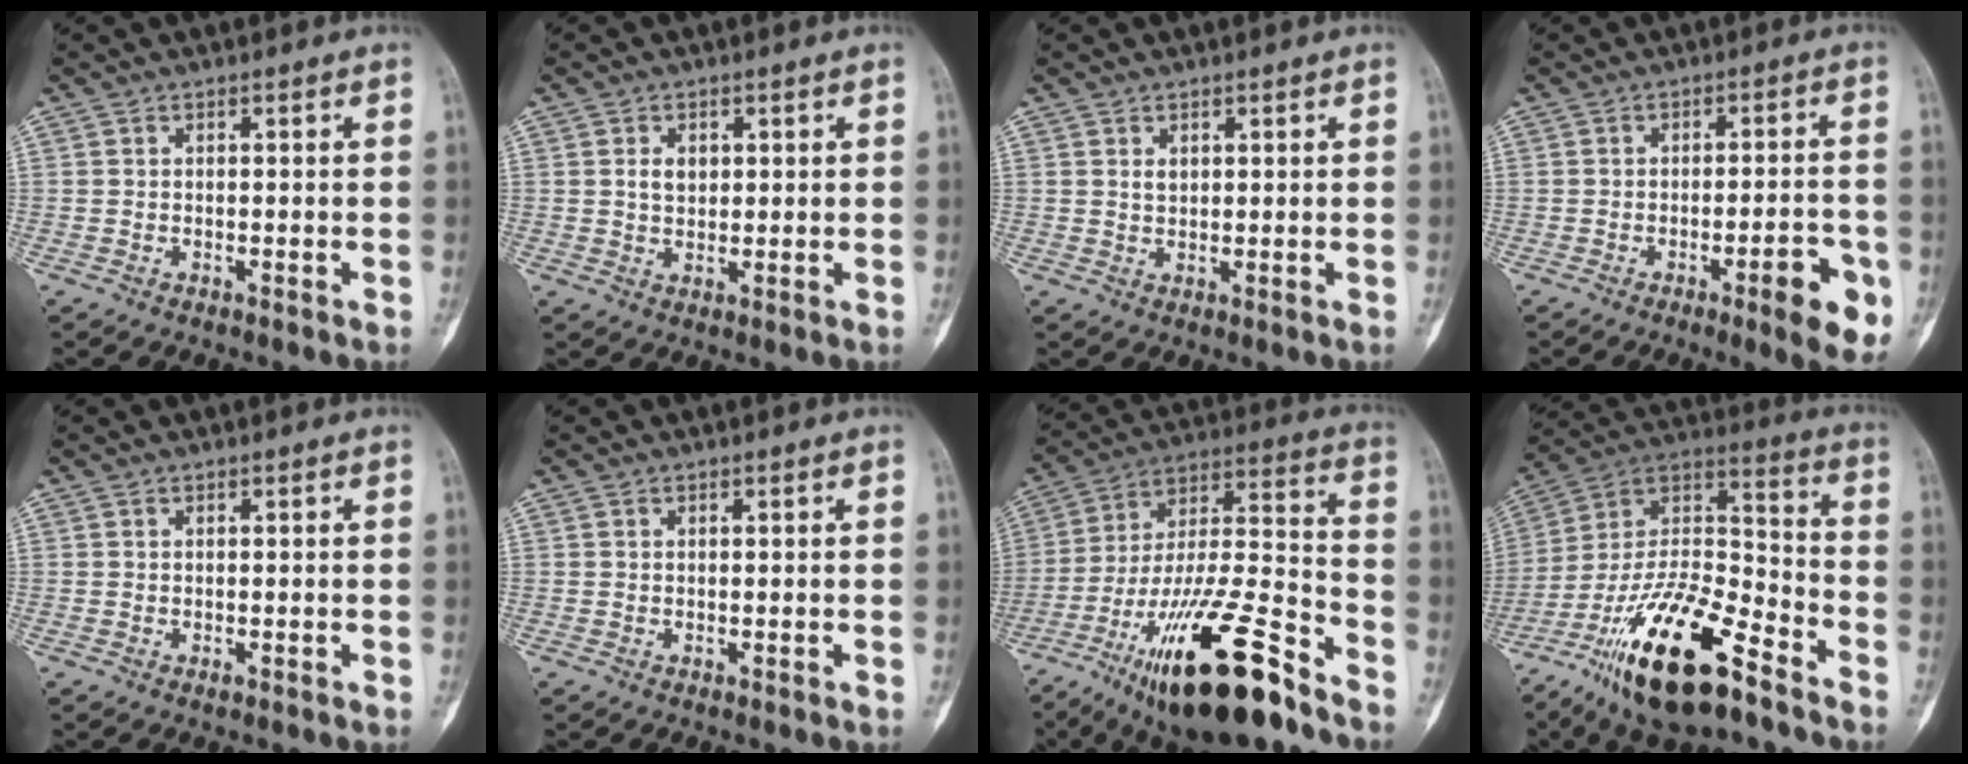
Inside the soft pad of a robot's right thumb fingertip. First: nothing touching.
{"total": 3.1, "force": [0.8, 2.3, 1.9], "torque": [-0.017, 0.003, 0.015]}
{"total": 1.6, "force": [0.7, 1.2, 0.9], "torque": [-0.003, -0.001, 0.015]}
{"total": 9.8, "force": [-4.1, 2.4, 8.5], "torque": [-0.094, 0.016, -0.050]}
{"total": 0.6, "force": [-0.1, 0.3, 0.5], "torque": [-0.001, 0.001, -0.003]}
{"total": 0.0}
{"total": 26.5, "force": [-16.4, 7.1, 19.6], "torque": [-0.322, 0.078, -0.273]}
{"total": 24.0, "force": [-15.1, 8.3, 16.7], "torque": [-0.323, 0.070, -0.269]}